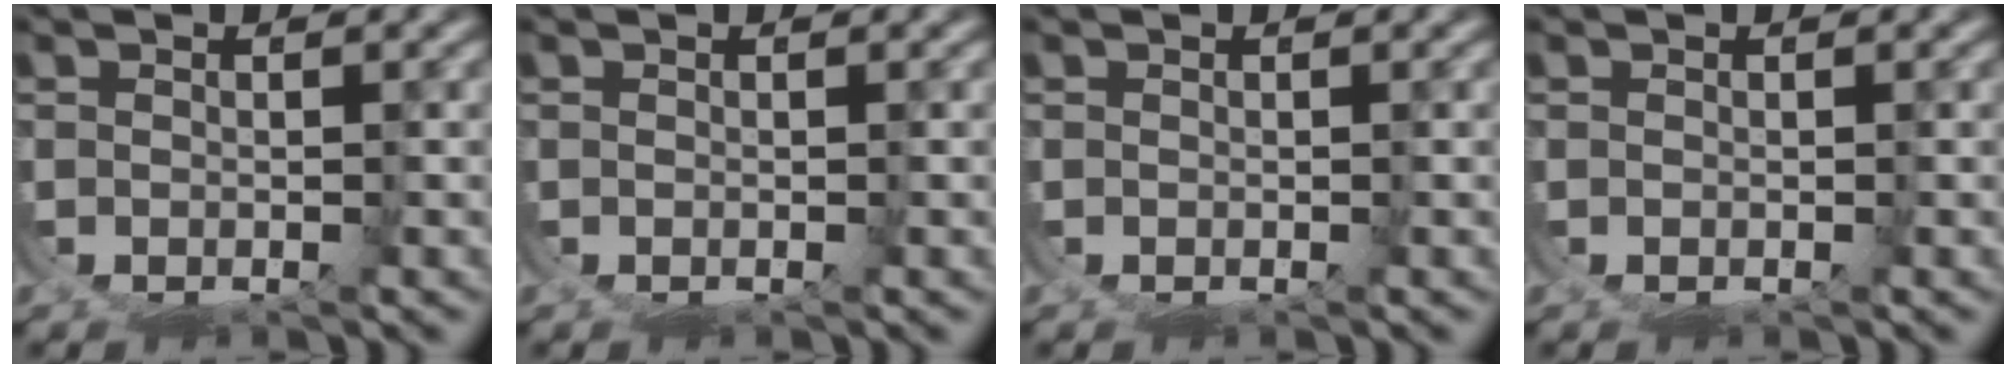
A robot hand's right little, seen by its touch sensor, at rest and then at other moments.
{"total": 0.0}
{"total": 0.0}
{"total": 0.0}